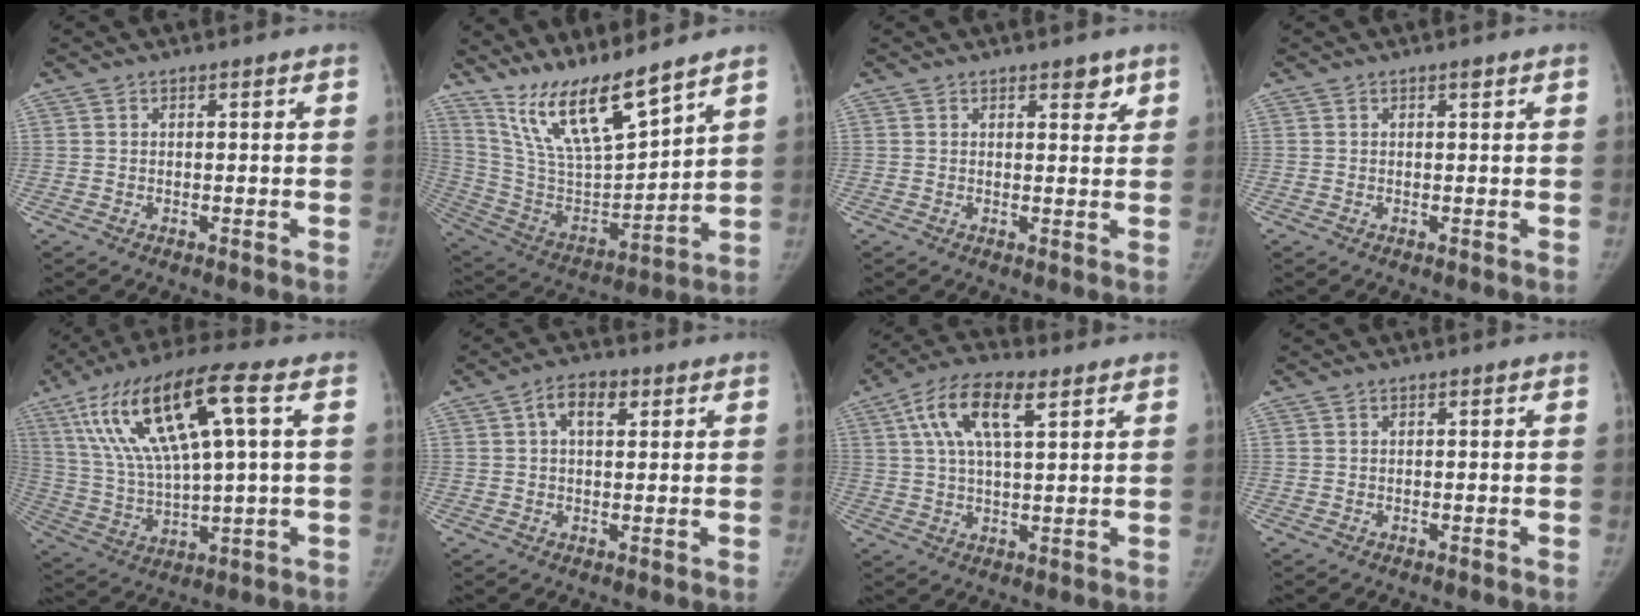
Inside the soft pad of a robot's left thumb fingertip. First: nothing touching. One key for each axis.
{"total": 17.1, "fx": 13.5, "fy": 2.9, "fz": 10.0, "tx": -0.167, "ty": -0.075, "tz": 0.271}
{"total": 2.8, "fx": 1.8, "fy": 1.3, "fz": 1.7, "tx": -0.004, "ty": -0.010, "tz": 0.024}
{"total": 0.7, "fx": 0.4, "fy": 0.2, "fz": 0.5, "tx": -0.007, "ty": -0.001, "tz": 0.006}
{"total": 20.4, "fx": 6.9, "fy": 5.4, "fz": 18.4, "tx": -0.363, "ty": 0.008, "tz": 0.128}
{"total": 5.7, "fx": 2.0, "fy": 3.2, "fz": 4.2, "tx": -0.061, "ty": 0.006, "tz": 0.029}
{"total": 12.0, "fx": 5.1, "fy": 4.7, "fz": 9.7, "tx": -0.179, "ty": 0.006, "tz": 0.087}
{"total": 0.0}